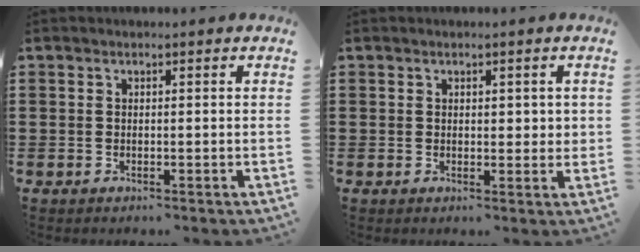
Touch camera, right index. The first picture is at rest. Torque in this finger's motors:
{"motor_torque": [-0.40, 0.16, -0.01, -0.01]}